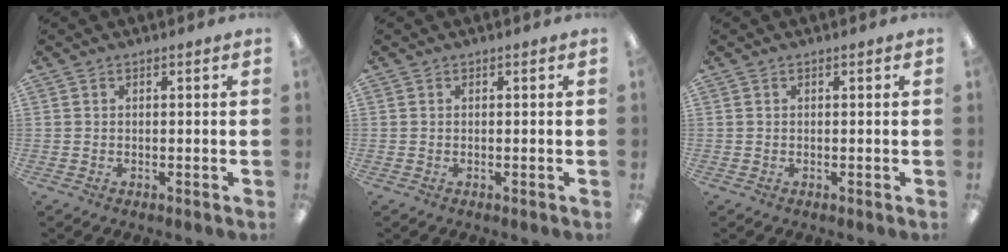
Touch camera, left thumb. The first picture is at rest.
{"total": 0.0}
{"total": 0.0}